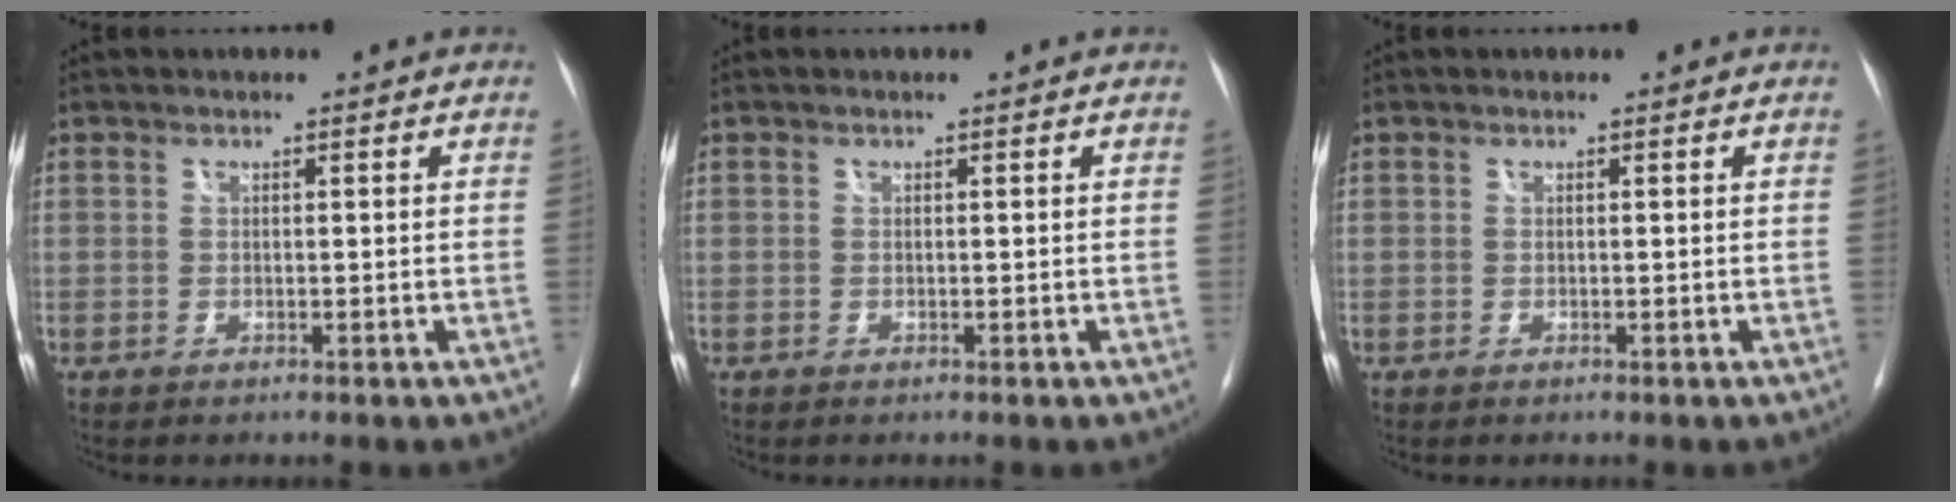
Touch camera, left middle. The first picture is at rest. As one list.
[{"total": 0.0}, {"total": 0.0}]